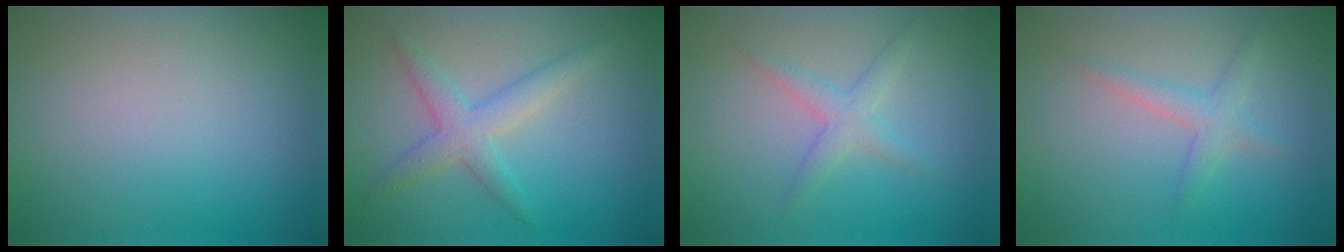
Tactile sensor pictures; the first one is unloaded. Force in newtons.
{"total": 3.0, "press": 3.0, "slide": 0.1}
{"total": 2.0, "press": 2.0, "slide": 0.1}
{"total": 1.9, "press": 1.9, "slide": 0.0}